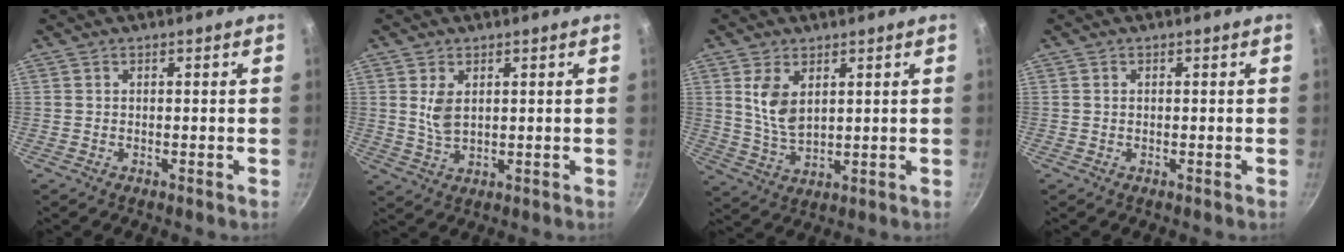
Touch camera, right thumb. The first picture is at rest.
{"total": 4.5, "force": [1.3, 2.6, 3.5], "torque": [-0.065, -0.012, 0.030]}
{"total": 7.5, "force": [2.7, 4.2, 5.6], "torque": [-0.102, -0.024, 0.061]}
{"total": 0.5, "force": [0.1, 0.4, 0.3], "torque": [-0.004, 0.002, 0.002]}